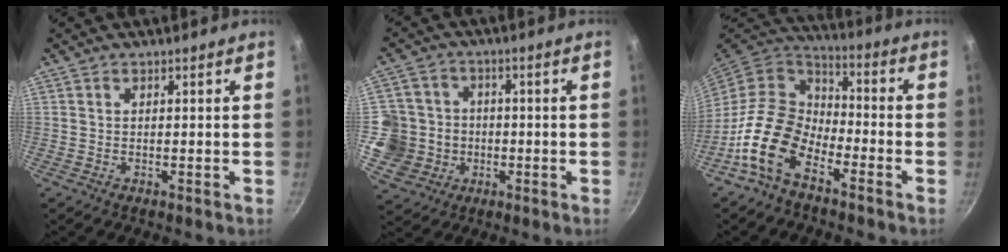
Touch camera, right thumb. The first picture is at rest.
{"total": 10.3, "force": [-1.4, 10.0, 2.2], "torque": [-0.009, 0.022, -0.030]}
{"total": 14.4, "force": [-7.6, 8.7, 8.5], "torque": [-0.135, 0.059, -0.169]}